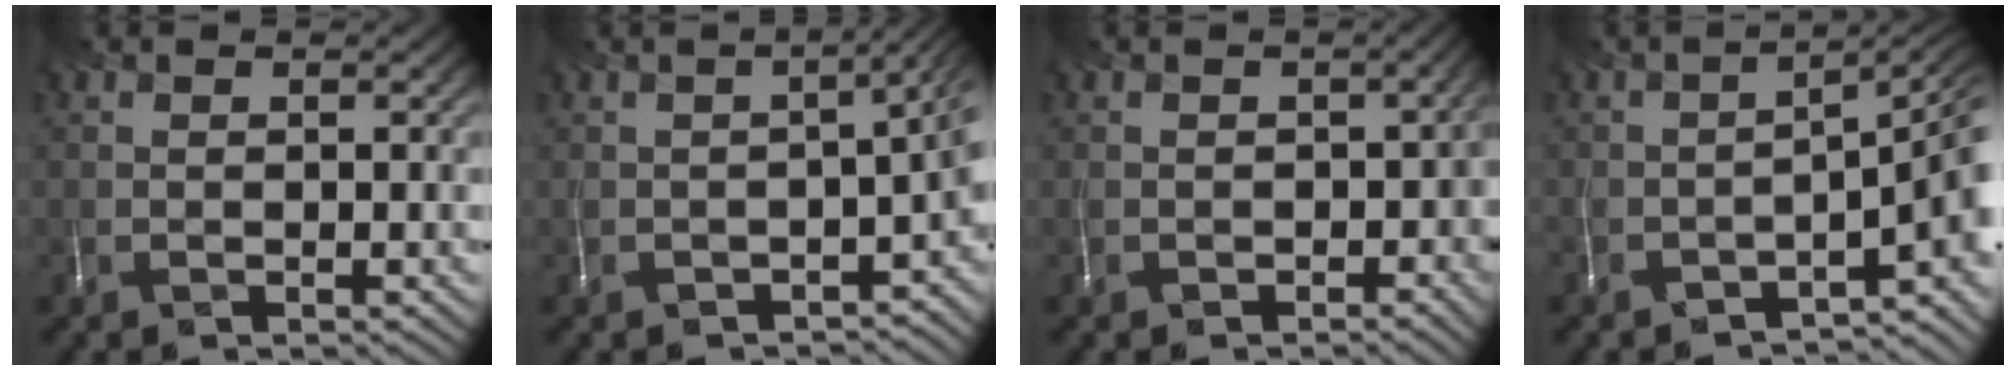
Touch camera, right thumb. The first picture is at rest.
{"total": 5.8, "force": [-2.4, 2.4, 4.8], "torque": [-0.063, -0.020, -0.031]}
{"total": 4.4, "force": [-2.3, 3.0, 2.3], "torque": [-0.030, -0.020, -0.036]}
{"total": 7.2, "force": [-4.2, 2.4, 5.3], "torque": [-0.061, -0.016, -0.066]}